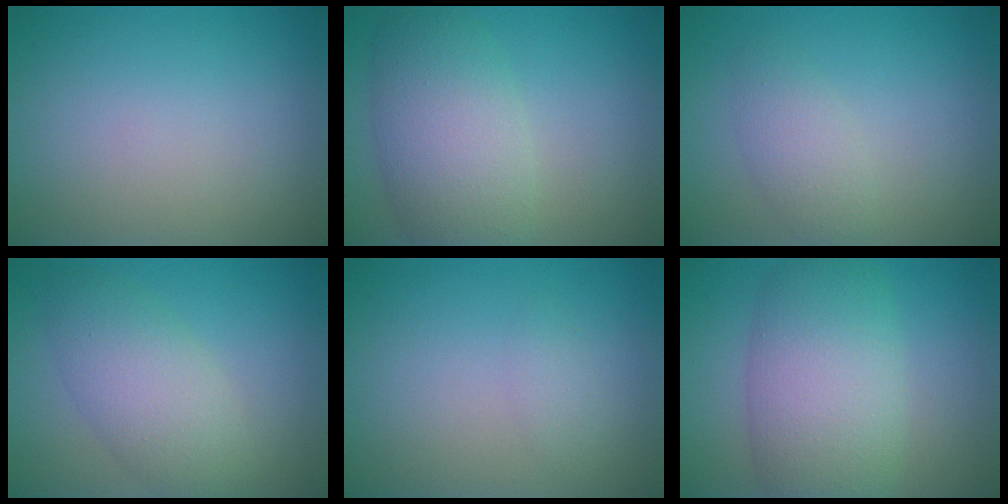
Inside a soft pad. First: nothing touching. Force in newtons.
{"total": 6.7, "press": 6.7, "slide": 0.2}
{"total": 2.2, "press": 2.2, "slide": 0.1}
{"total": 4.8, "press": 4.8, "slide": 0.2}
{"total": 0.9, "press": 0.9, "slide": 0.1}
{"total": 7.9, "press": 7.9, "slide": 0.2}